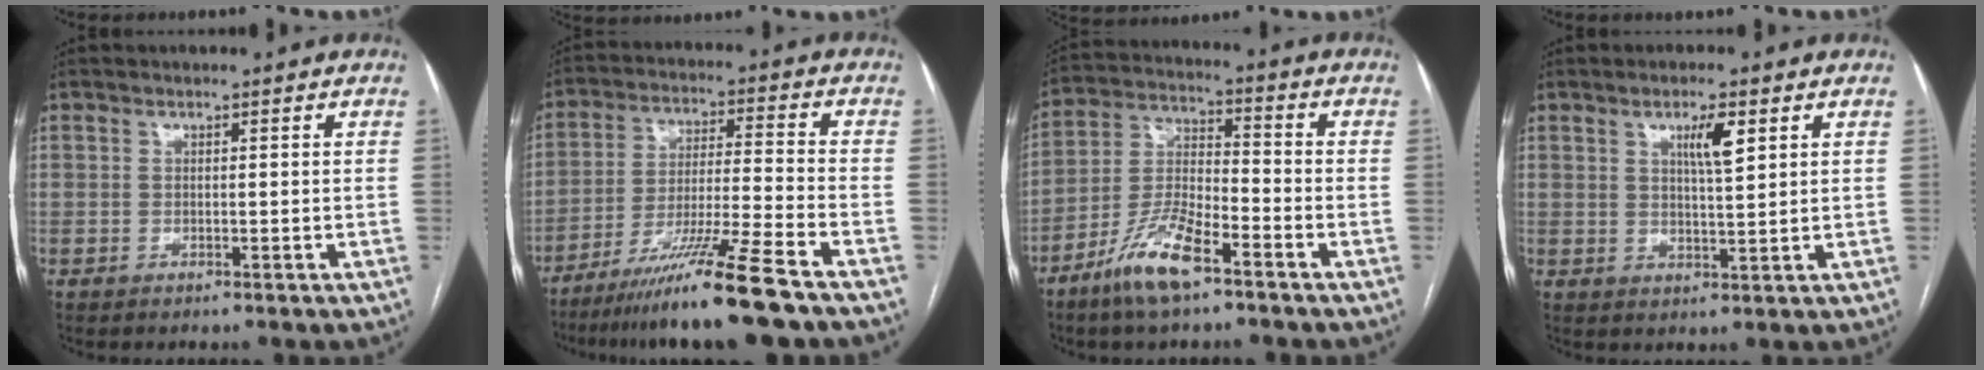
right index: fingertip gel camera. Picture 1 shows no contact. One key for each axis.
{"total": 14.0, "fx": -10.3, "fy": -2.0, "fz": 9.3, "tx": -0.163, "ty": -0.029, "tz": -0.177}
{"total": 10.5, "fx": -6.7, "fy": 2.2, "fz": 7.7, "tx": -0.163, "ty": -0.008, "tz": -0.131}
{"total": 4.4, "fx": 2.0, "fy": 0.5, "fz": 3.9, "tx": -0.067, "ty": -0.002, "tz": 0.036}